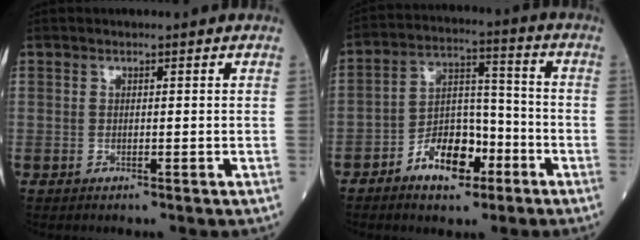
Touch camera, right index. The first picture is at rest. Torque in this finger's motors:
{"motor_torque": [0.29, -0.25, 0.18, 0.04]}